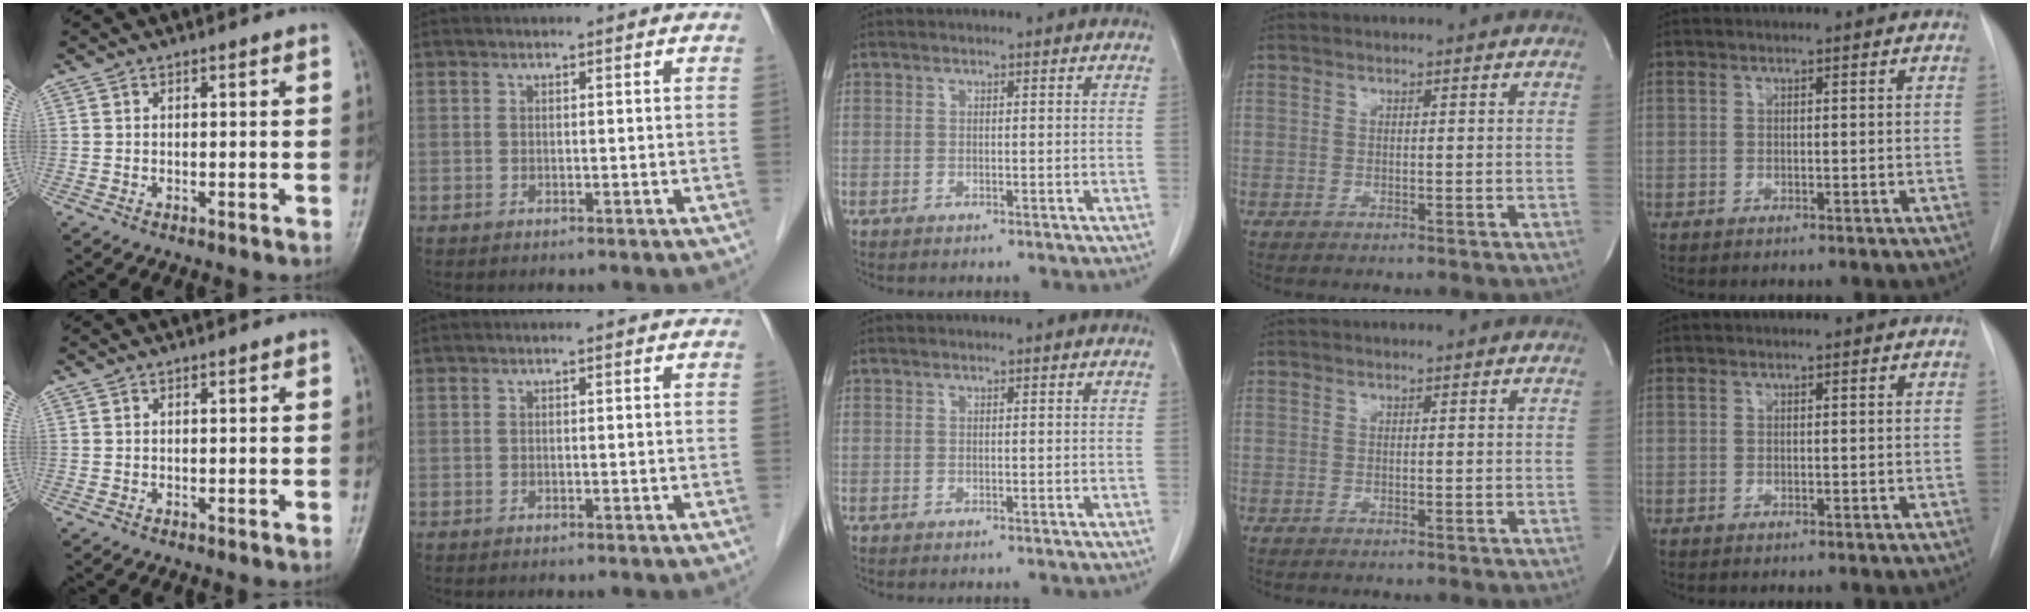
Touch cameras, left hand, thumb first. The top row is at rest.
{}